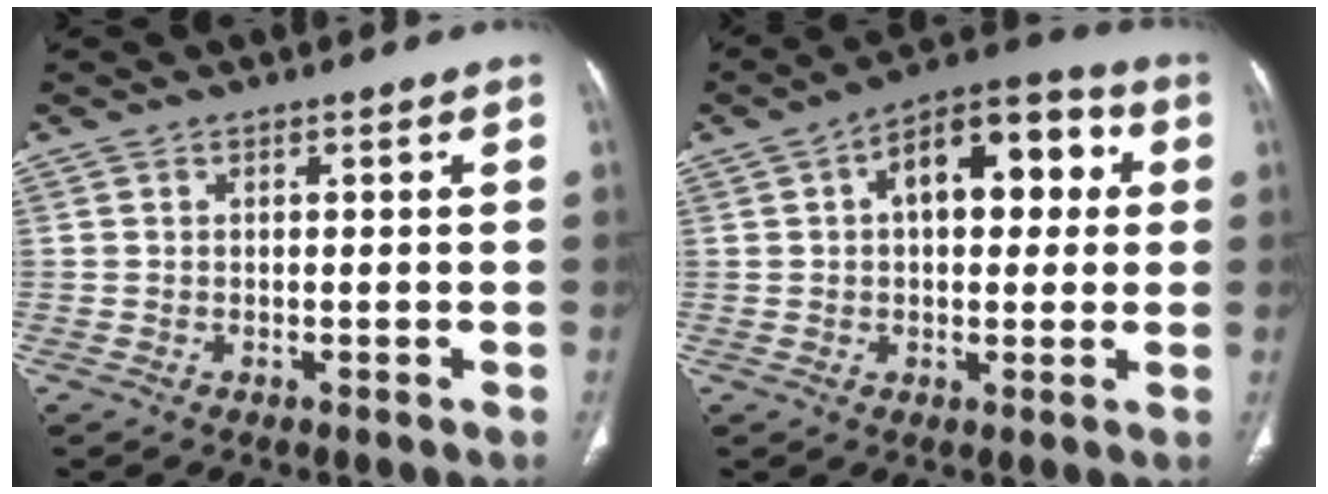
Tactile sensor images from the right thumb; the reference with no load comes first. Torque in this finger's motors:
{"motor_torque": [-0.01, 2.44, 1.11, 0.40, 0.09]}